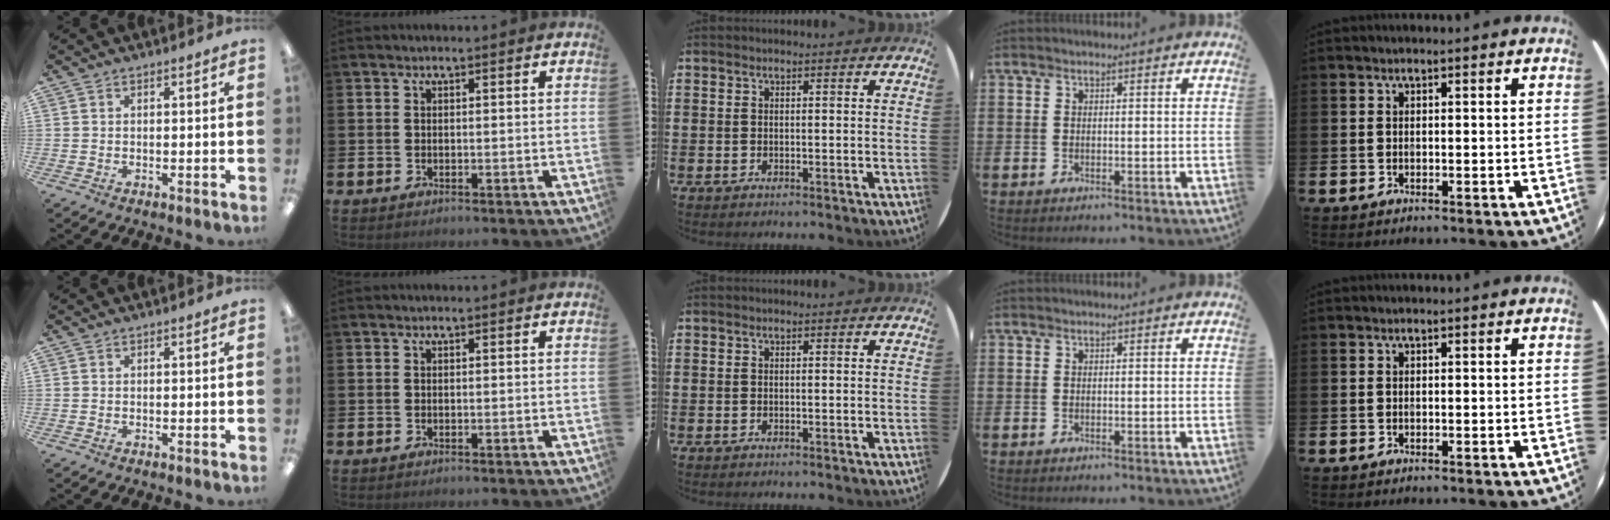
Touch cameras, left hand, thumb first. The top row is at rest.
{}